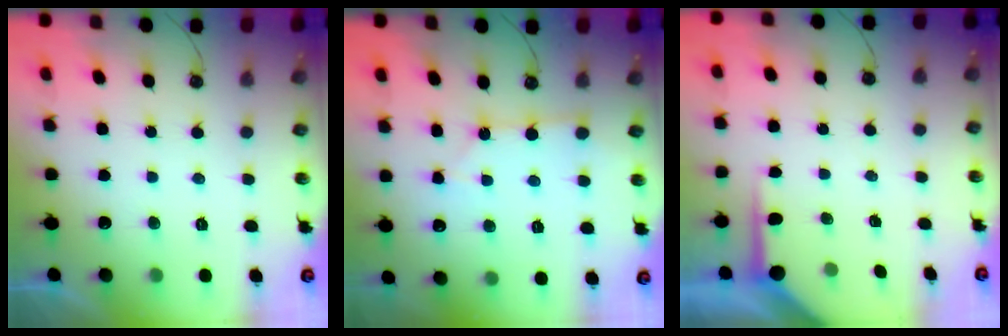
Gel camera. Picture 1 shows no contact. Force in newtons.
{"total": 2.7, "press": 2.7, "slide": 0.3}
{"total": 4.5, "press": 4.5, "slide": 0.2}